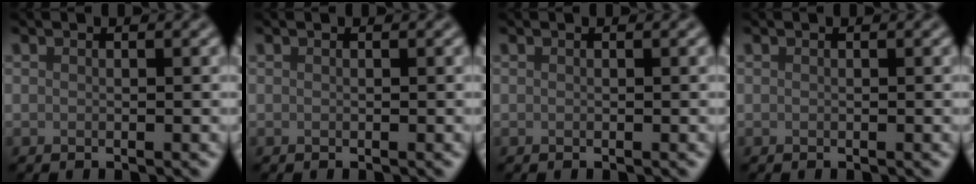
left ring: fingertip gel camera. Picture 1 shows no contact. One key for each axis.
{"total": 0.0}
{"total": 0.0}
{"total": 0.0}